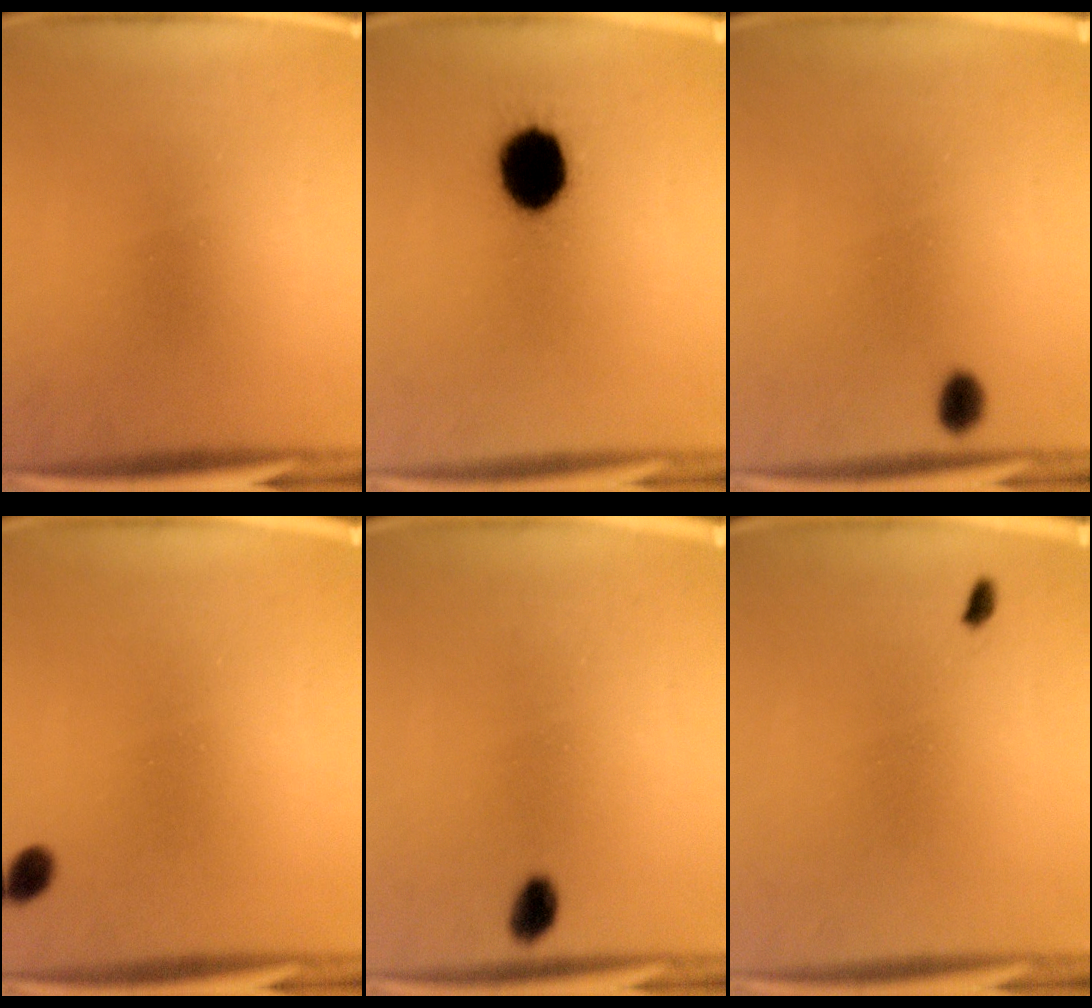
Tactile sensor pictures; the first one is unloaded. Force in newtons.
{"total": 13.5}
{"total": 1.7}
{"total": 2.1}
{"total": 2.7}
{"total": 1.1}